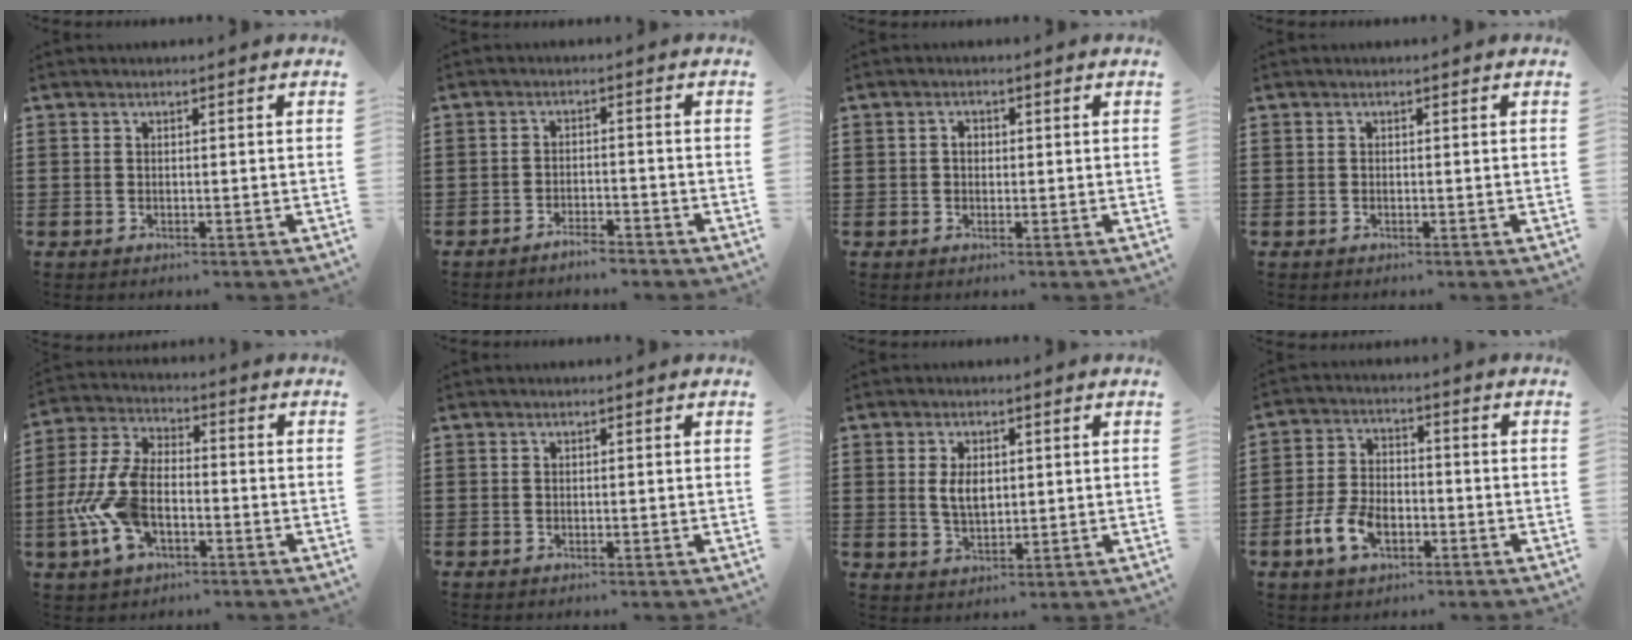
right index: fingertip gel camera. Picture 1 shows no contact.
{"total": 2.7, "force": [-2.6, 0.3, 0.5], "torque": [-0.014, 0.003, -0.052]}
{"total": 1.3, "force": [0.2, 0.9, 0.9], "torque": [-0.018, 0.007, 0.002]}
{"total": 0.0}
{"total": 10.5, "force": [-2.9, 5.7, 8.3], "torque": [-0.219, -0.009, -0.061]}
{"total": 0.0}
{"total": 4.1, "force": [0.6, 2.4, 3.3], "torque": [-0.062, 0.005, 0.008]}
{"total": 6.9, "force": [-2.9, 3.9, 4.8], "torque": [-0.116, 0.002, -0.060]}